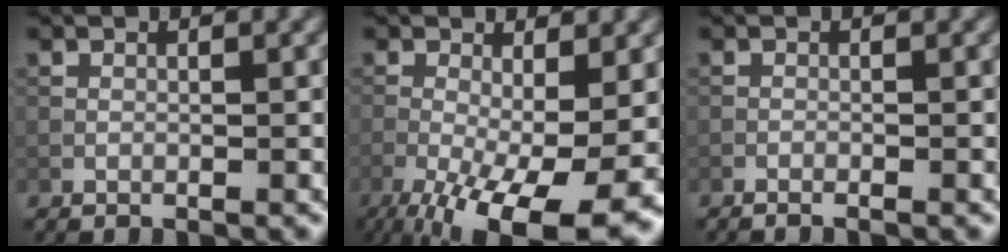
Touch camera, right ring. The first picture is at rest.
{"total": 13.8, "force": [-5.6, 4.7, 11.7], "torque": [-0.204, -0.028, -0.081]}
{"total": 0.8, "force": [-0.7, 0.0, 0.4], "torque": [-0.012, 0.003, -0.015]}